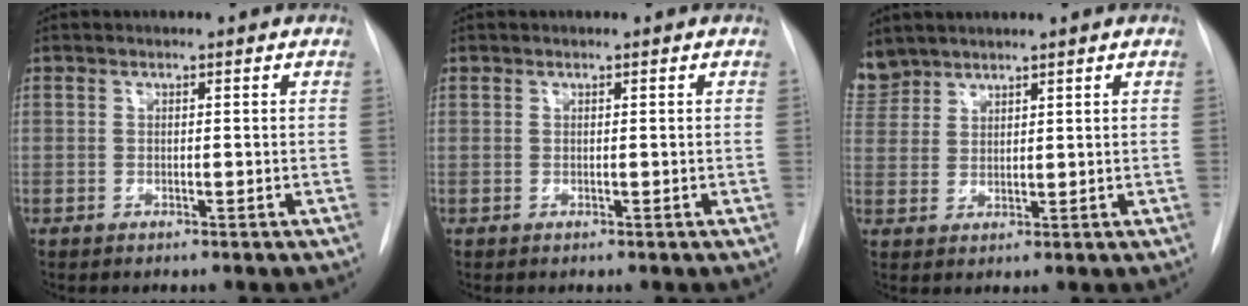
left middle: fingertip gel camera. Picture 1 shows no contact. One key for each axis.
{"total": 1.7, "fx": 0.9, "fy": 1.2, "fz": 0.8, "tx": -0.028, "ty": 0.024, "tz": 0.024}
{"total": 5.0, "fx": 4.5, "fy": 2.1, "fz": 0.1, "tx": -0.004, "ty": 0.012, "tz": 0.101}